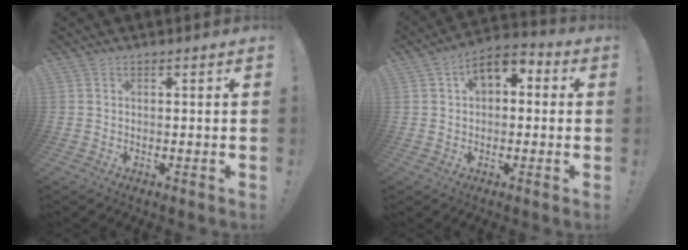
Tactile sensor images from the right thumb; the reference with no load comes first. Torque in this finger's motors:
{"motor_torque": [0.11, 0.19, 0.12, 0.51, 0.25]}